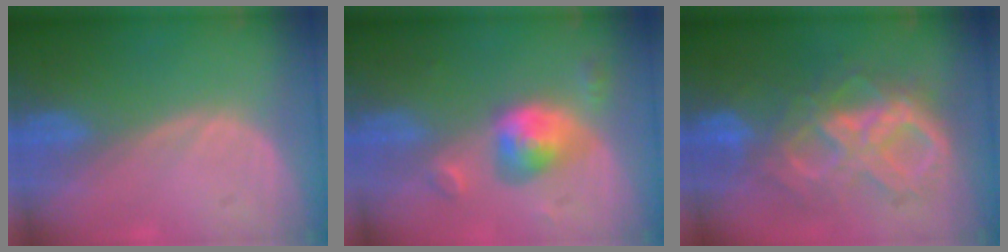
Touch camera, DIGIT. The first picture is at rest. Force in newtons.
{"total": 5.7, "press": 5.4, "slide": 1.8}
{"total": 10.6, "press": 10.5, "slide": 1.1}